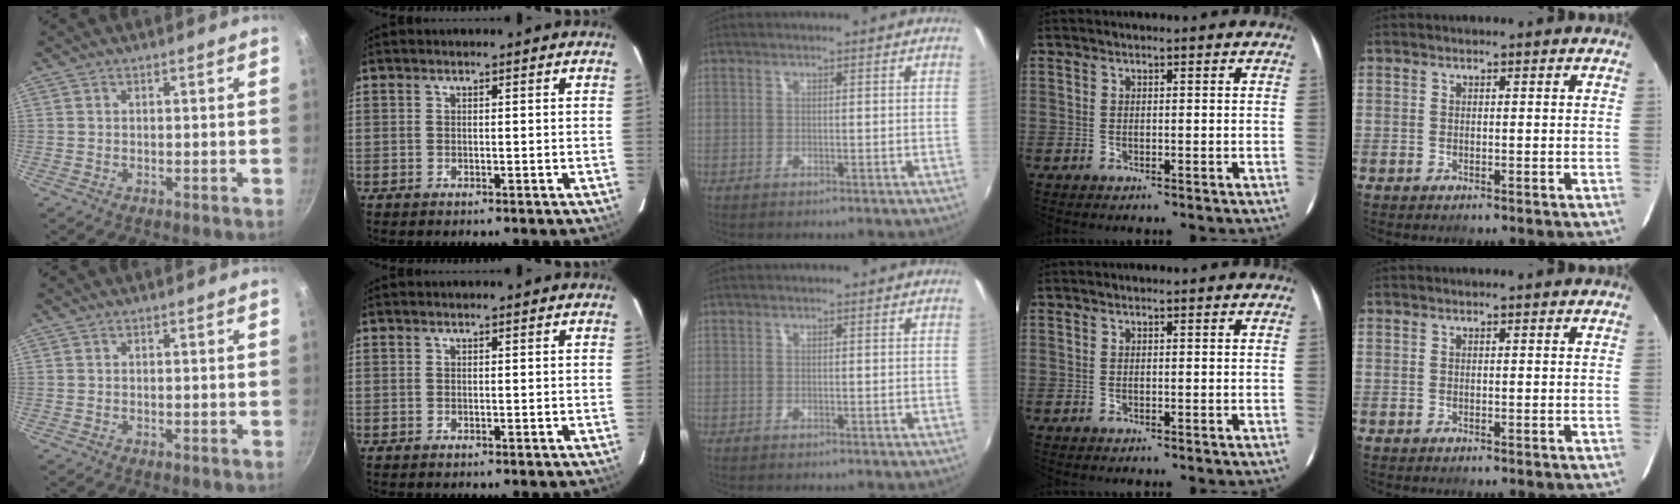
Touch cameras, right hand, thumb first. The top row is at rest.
{}